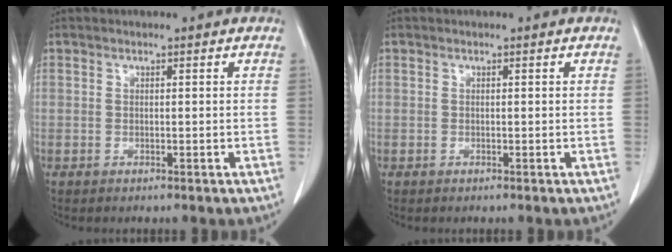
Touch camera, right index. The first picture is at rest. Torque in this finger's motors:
{"motor_torque": [0.04, -0.03, -0.02, 0.01]}